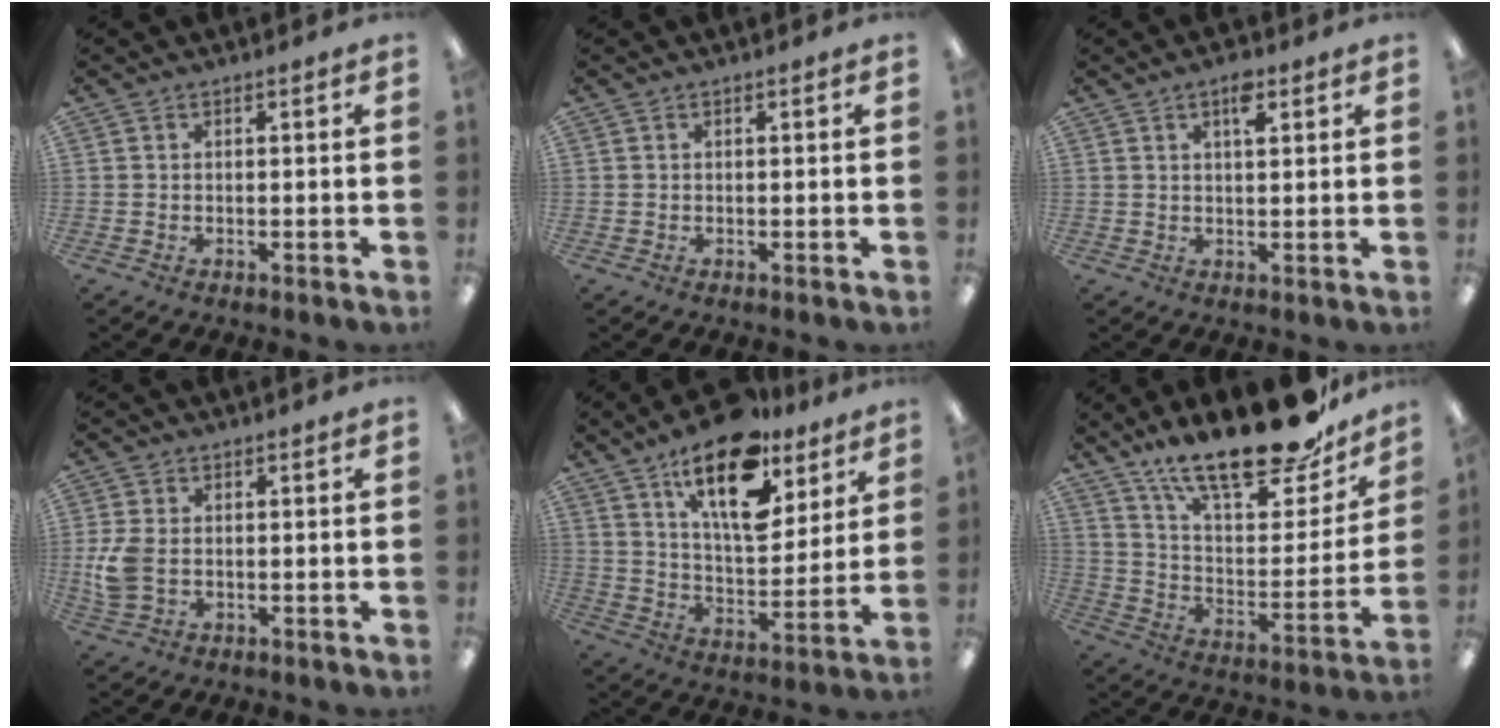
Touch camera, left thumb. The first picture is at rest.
{"total": 0.0}
{"total": 4.7, "force": [2.6, 1.8, 3.4], "torque": [-0.051, -0.004, 0.040]}
{"total": 6.1, "force": [-0.3, 4.3, 4.3], "torque": [-0.094, -0.001, -0.008]}
{"total": 19.9, "force": [12.3, 9.1, 12.7], "torque": [-0.197, -0.064, 0.208]}
{"total": 24.5, "force": [18.6, 8.1, 13.7], "torque": [-0.209, -0.122, 0.316]}